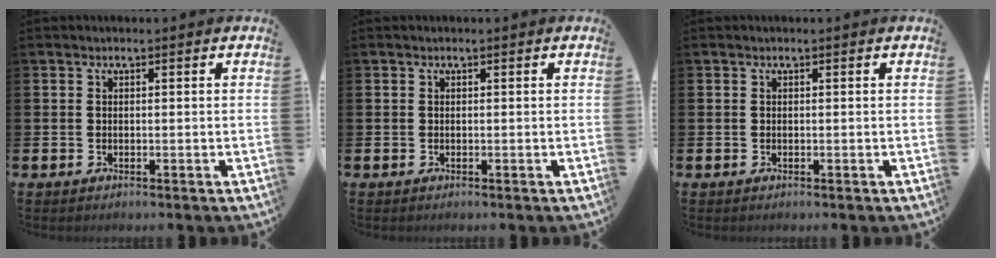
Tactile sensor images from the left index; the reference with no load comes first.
{"total": 0.0}
{"total": 0.0}